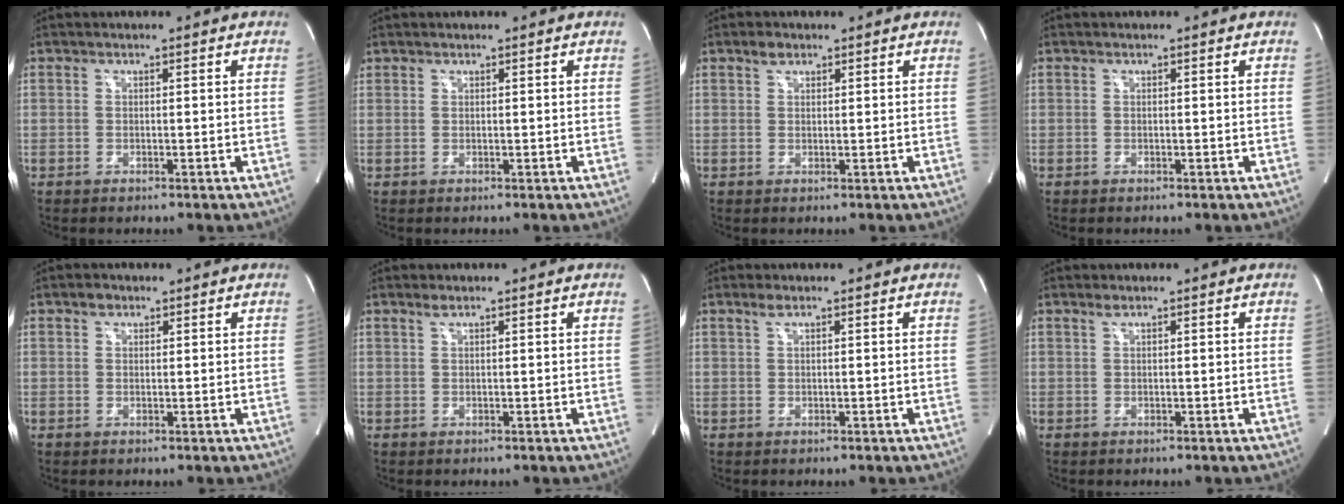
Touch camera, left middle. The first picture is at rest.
{"total": 0.6, "force": [0.5, 0.2, 0.0], "torque": [-0.007, 0.005, 0.010]}
{"total": 1.7, "force": [1.2, 0.9, 0.7], "torque": [-0.019, 0.005, 0.022]}
{"total": 0.0}
{"total": 1.4, "force": [0.9, 1.0, 0.4], "torque": [-0.010, 0.004, 0.014]}
{"total": 0.8, "force": [0.7, 0.0, 0.5], "torque": [-0.016, 0.003, 0.016]}
{"total": 1.1, "force": [0.8, 0.1, 0.8], "torque": [-0.023, 0.006, 0.017]}
{"total": 0.7, "force": [0.6, 0.0, 0.4], "torque": [-0.016, 0.003, 0.014]}